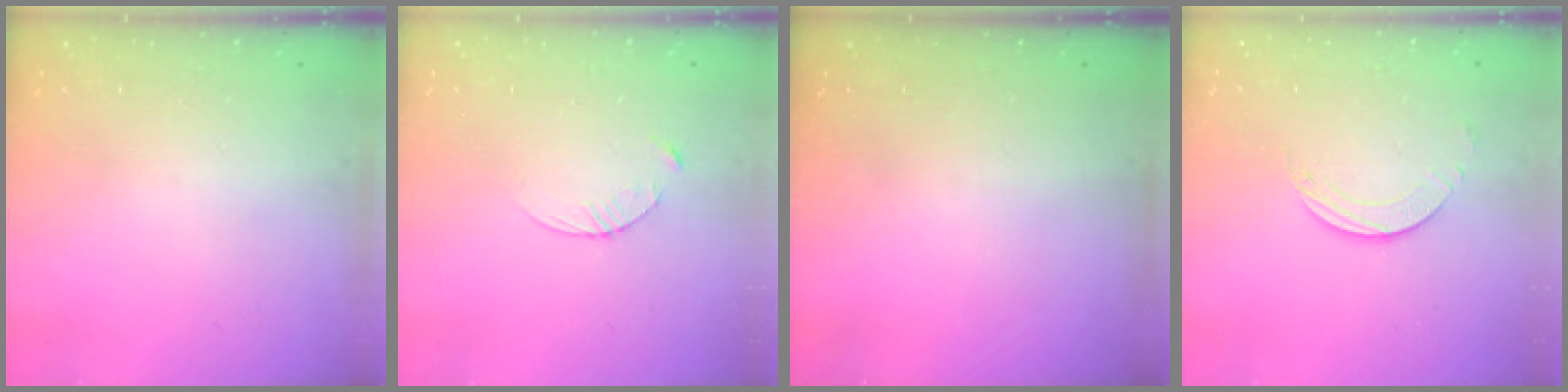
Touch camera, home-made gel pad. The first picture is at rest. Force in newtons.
{"total": 3.6, "press": 3.5, "slide": 0.4}
{"total": 0.0}
{"total": 2.0, "press": 1.9, "slide": 0.3}